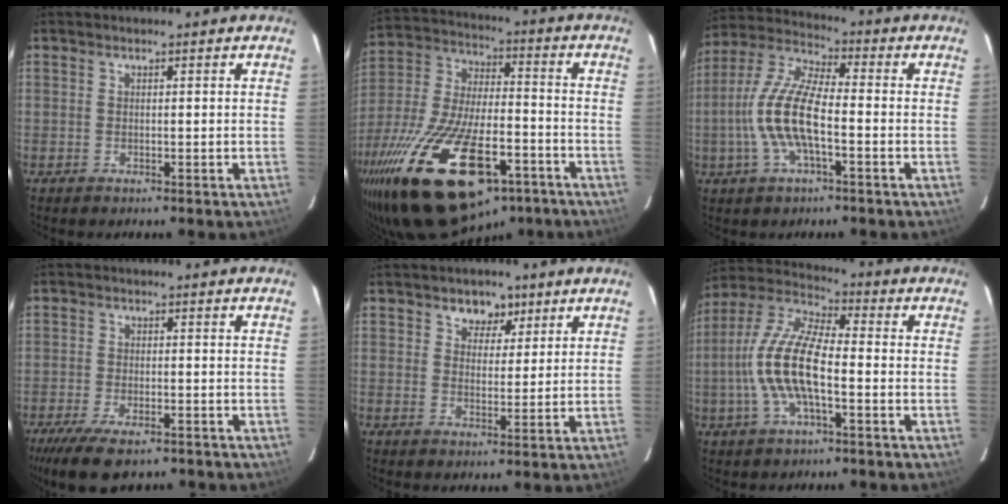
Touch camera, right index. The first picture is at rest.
{"total": 32.5, "force": [-18.5, 14.4, 22.6], "torque": [-0.460, -0.047, -0.291]}
{"total": 12.9, "force": [-3.2, 4.2, 11.8], "torque": [-0.249, 0.001, -0.065]}
{"total": 11.1, "force": [-8.1, 4.1, 6.5], "torque": [-0.155, -0.032, -0.137]}
{"total": 5.0, "force": [2.9, 3.6, 1.6], "torque": [-0.014, -0.001, 0.044]}
{"total": 13.9, "force": [-3.1, 4.8, 12.7], "torque": [-0.264, 0.002, -0.065]}